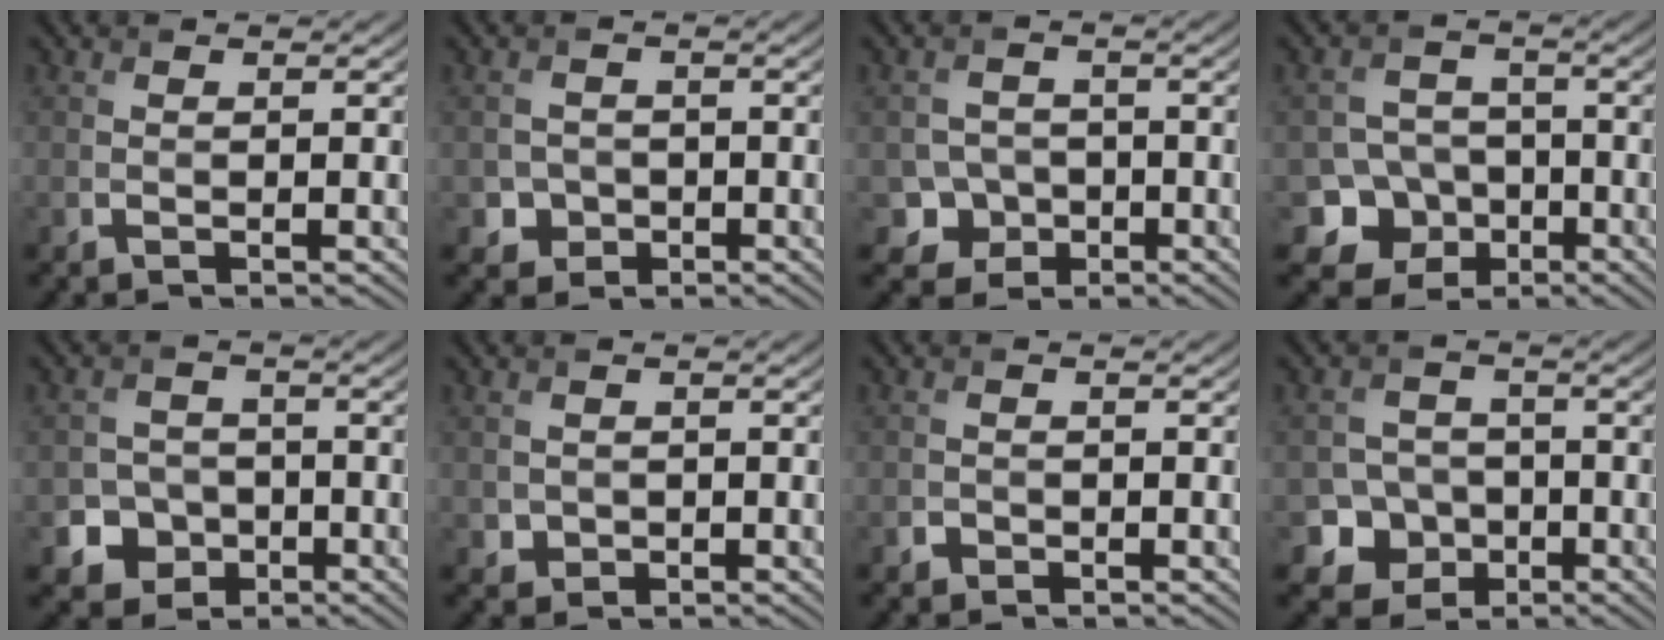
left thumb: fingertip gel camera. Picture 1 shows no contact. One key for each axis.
{"total": 2.6, "fx": -0.9, "fy": 2.4, "fz": 0.6, "tx": -0.009, "ty": -0.002, "tz": -0.017}
{"total": 4.1, "fx": -1.6, "fy": 3.7, "fz": 0.9, "tx": -0.013, "ty": -0.001, "tz": -0.043}
{"total": 7.6, "fx": -3.5, "fy": 6.5, "fz": 2.1, "tx": -0.040, "ty": -0.011, "tz": -0.084}
{"total": 5.3, "fx": -2.2, "fy": 4.6, "fz": 1.5, "tx": -0.023, "ty": -0.003, "tz": -0.059}
{"total": 1.6, "fx": 0.0, "fy": 1.6, "fz": 0.3, "tx": -0.009, "ty": -0.009, "tz": 0.000}
{"total": 0.9, "fx": -0.5, "fy": 0.7, "fz": 0.1, "tx": 0.000, "ty": -0.002, "tz": -0.012}
{"total": 5.9, "fx": -2.3, "fy": 5.2, "fz": 1.6, "tx": -0.028, "ty": -0.004, "tz": -0.065}